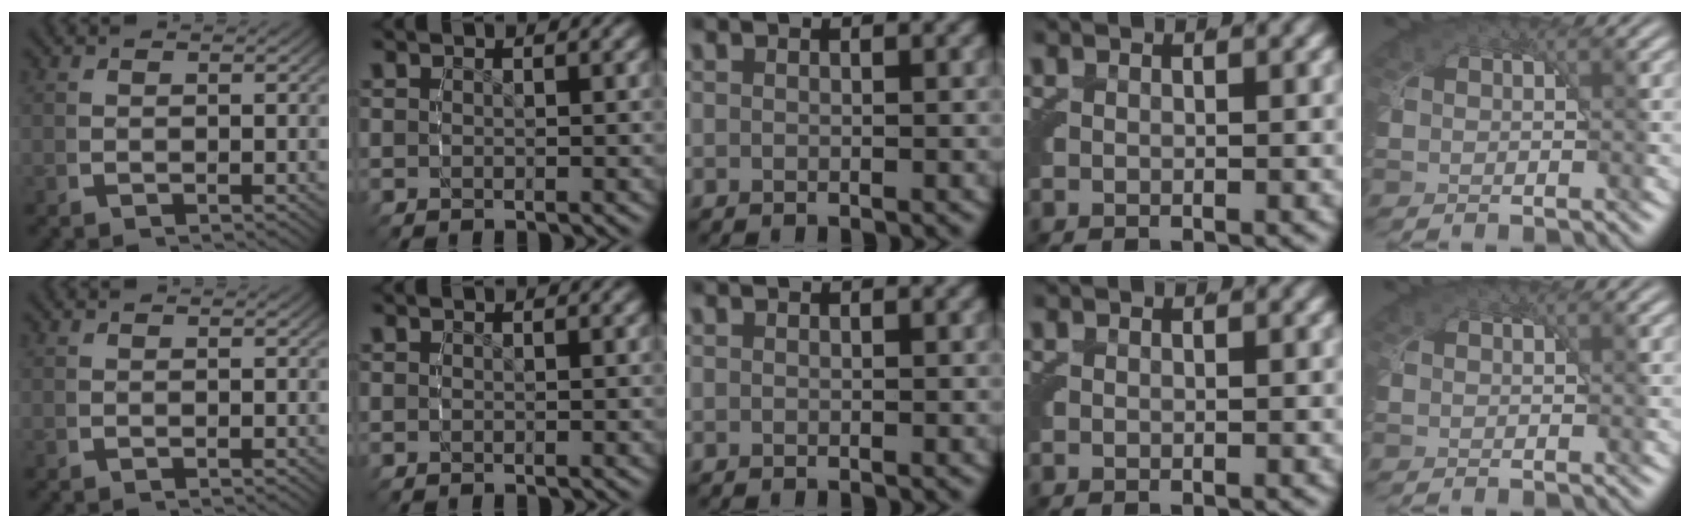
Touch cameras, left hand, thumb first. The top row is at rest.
{}